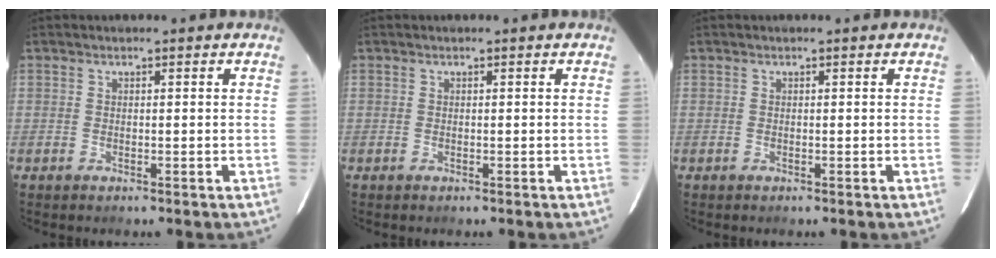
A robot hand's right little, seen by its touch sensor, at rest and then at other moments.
{"total": 0.0}
{"total": 0.0}